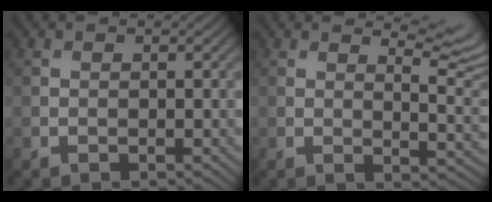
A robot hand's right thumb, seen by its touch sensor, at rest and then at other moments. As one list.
[{"total": 7.0, "force": [4.7, 1.7, 4.8], "torque": [-0.071, 0.008, 0.073]}]